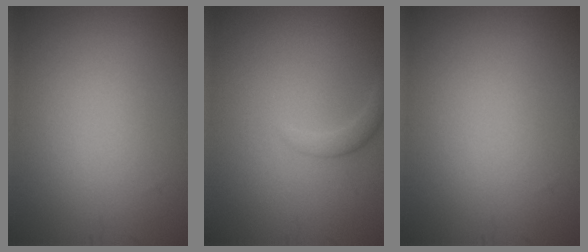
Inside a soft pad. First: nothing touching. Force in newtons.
{"total": 1.1, "press": 1.1, "slide": 0.1}
{"total": 0.0}